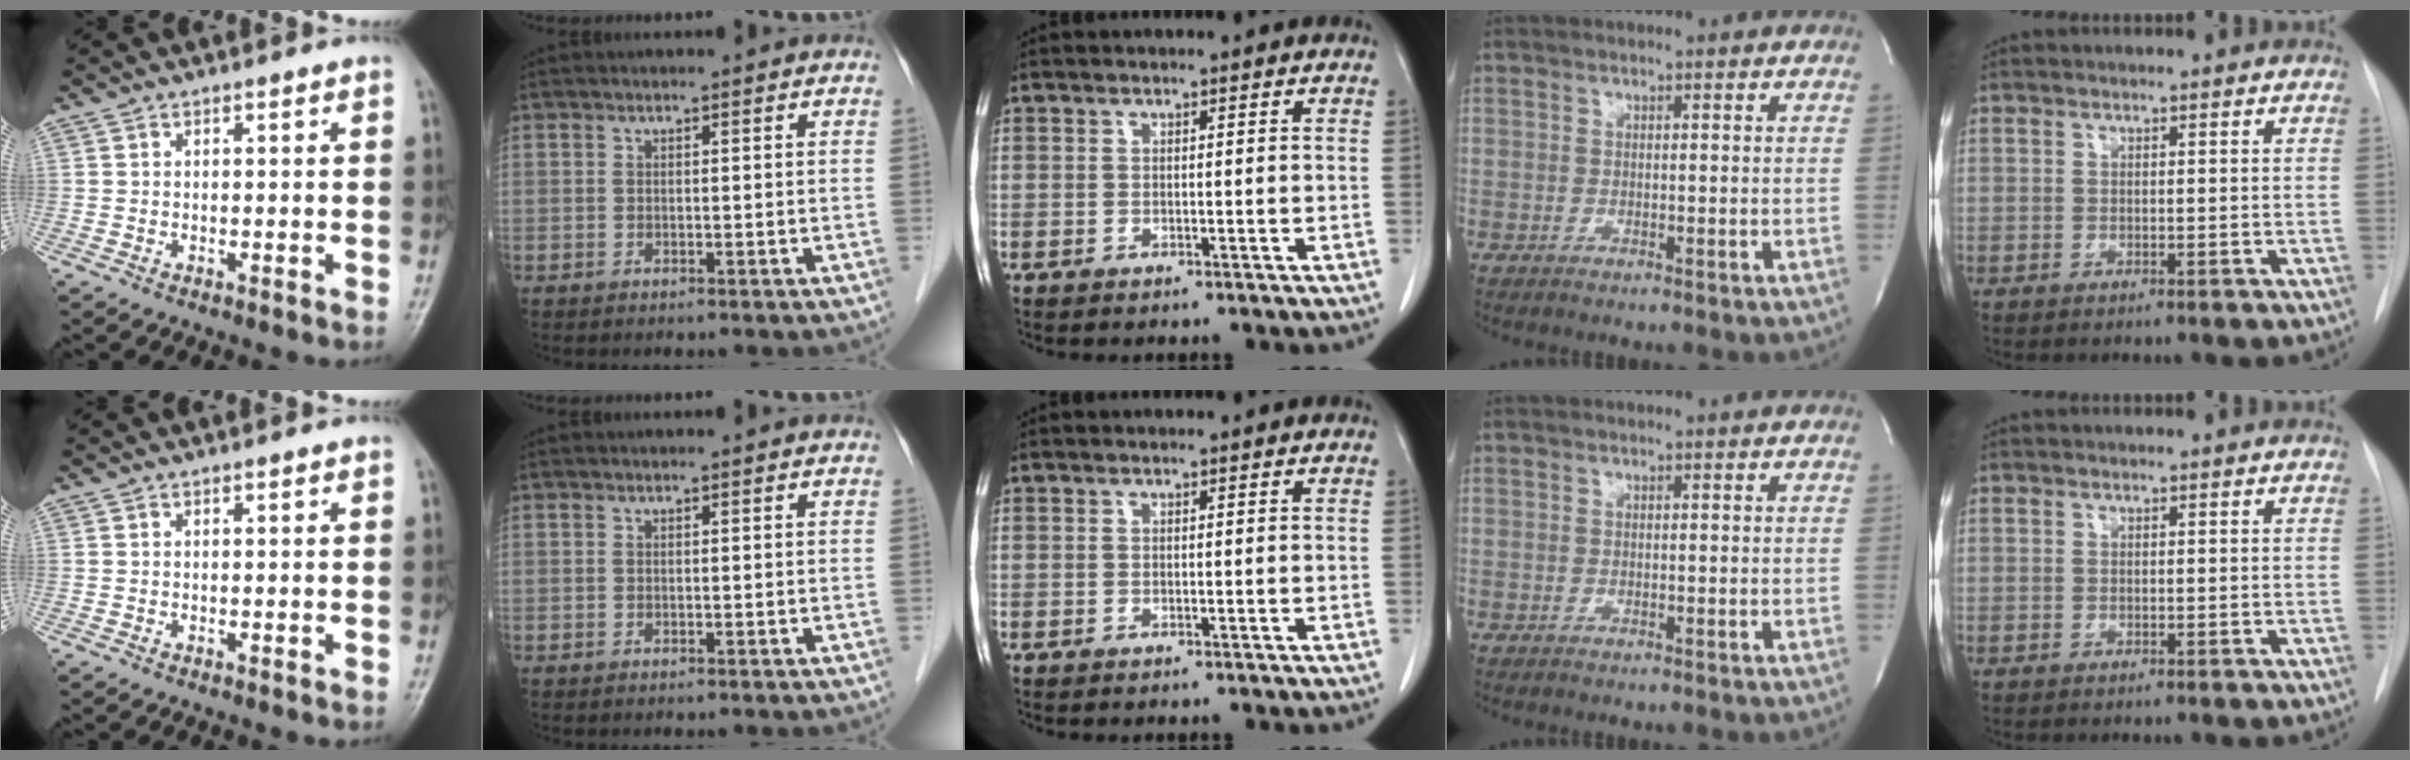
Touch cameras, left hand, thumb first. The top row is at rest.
{}